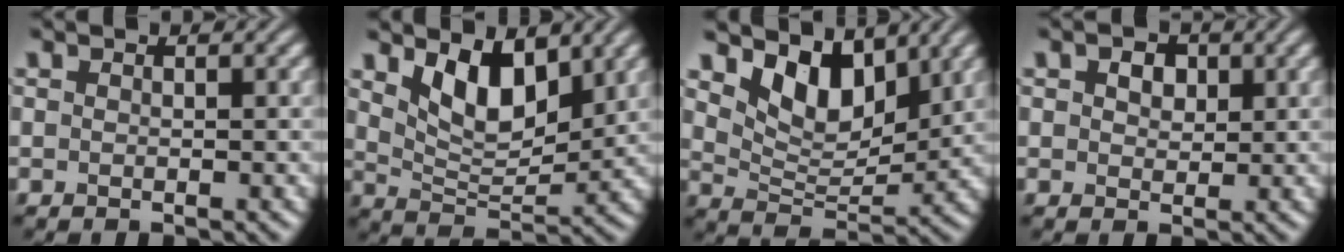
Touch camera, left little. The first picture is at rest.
{"total": 5.9, "force": [2.9, 2.8, 4.3], "torque": [-0.085, -0.012, 0.050]}
{"total": 6.0, "force": [3.9, 3.0, 3.5], "torque": [-0.069, -0.012, 0.062]}
{"total": 2.4, "force": [1.0, 1.6, 1.4], "torque": [-0.022, 0.004, 0.009]}